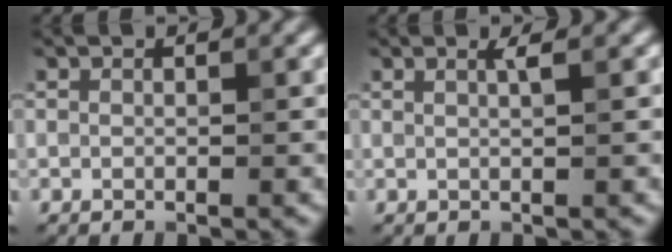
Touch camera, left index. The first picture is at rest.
{"total": 1.3, "force": [0.5, 0.4, 1.1], "torque": [-0.012, 0.000, 0.002]}